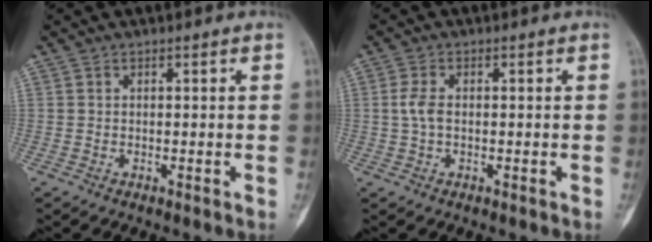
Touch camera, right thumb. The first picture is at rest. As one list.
[{"total": 3.0, "force": [0.0, 1.6, 2.5], "torque": [-0.059, 0.005, -0.003]}]